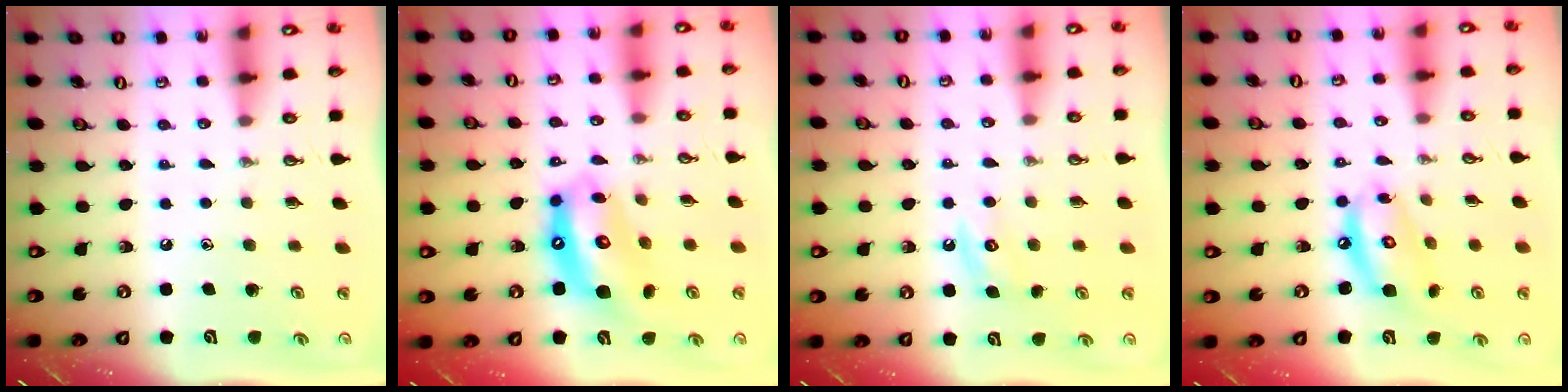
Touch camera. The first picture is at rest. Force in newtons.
{"total": 13.1, "press": 13.0, "slide": 1.5}
{"total": 4.6, "press": 4.6, "slide": 0.5}
{"total": 10.7, "press": 10.6, "slide": 1.1}